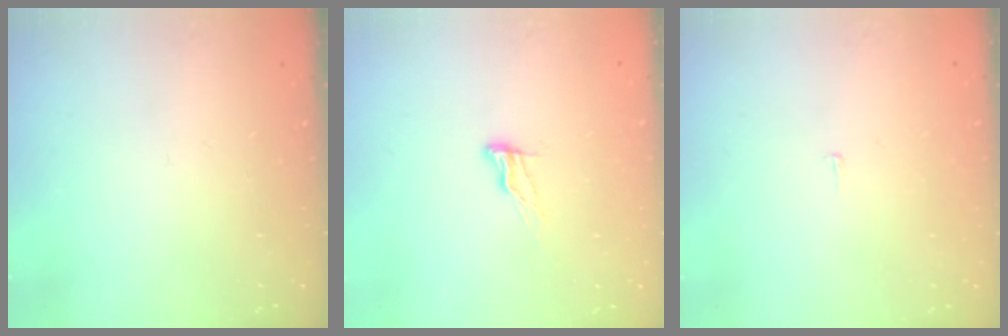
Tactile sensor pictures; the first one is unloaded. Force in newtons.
{"total": 5.1, "press": 5.1, "slide": 0.5}
{"total": 2.2, "press": 2.2, "slide": 0.1}